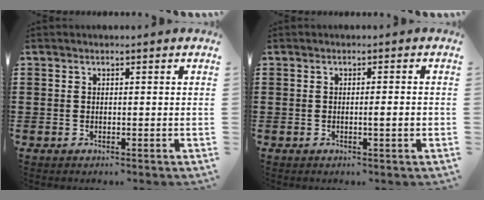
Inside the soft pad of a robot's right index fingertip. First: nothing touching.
{"total": 2.0, "force": [-0.4, -0.1, 2.0], "torque": [-0.031, -0.003, -0.008]}